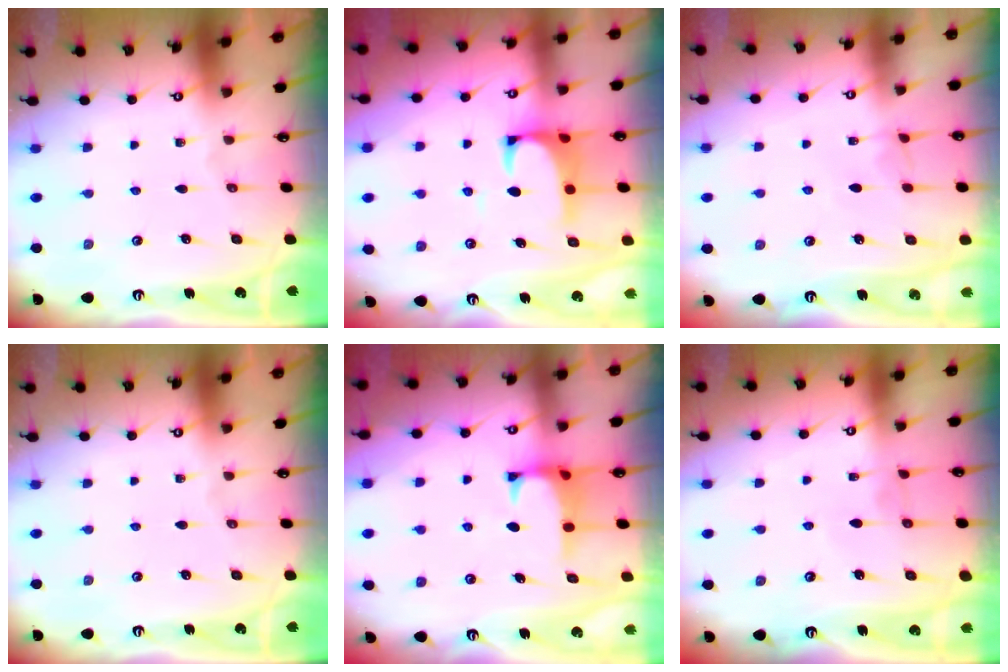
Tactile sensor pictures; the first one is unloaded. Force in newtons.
{"total": 2.1, "press": 1.9, "slide": 0.9}
{"total": 2.7, "press": 2.7, "slide": 0.4}
{"total": 0.6, "press": 0.6, "slide": 0.1}
{"total": 0.9, "press": 0.4, "slide": 0.8}
{"total": 1.8, "press": 1.8, "slide": 0.2}